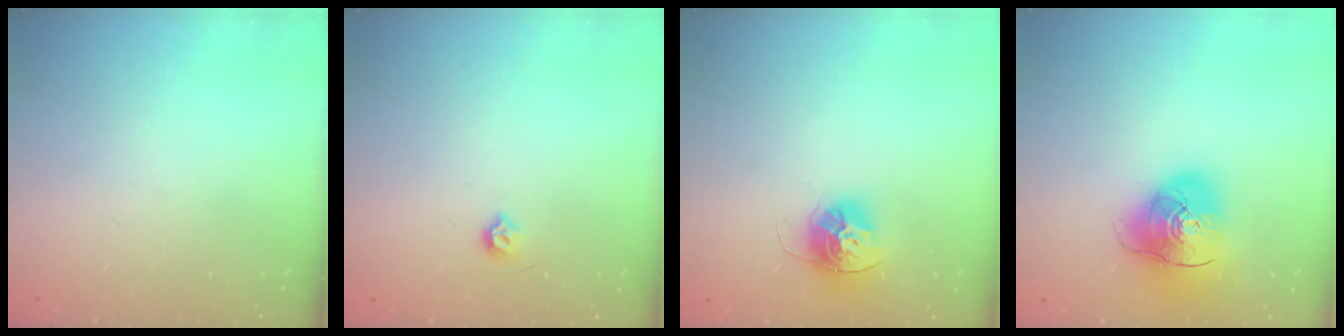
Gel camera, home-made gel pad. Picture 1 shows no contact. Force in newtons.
{"total": 4.5, "press": 4.5, "slide": 0.7}
{"total": 12.8, "press": 12.7, "slide": 1.3}
{"total": 14.0, "press": 13.8, "slide": 2.3}